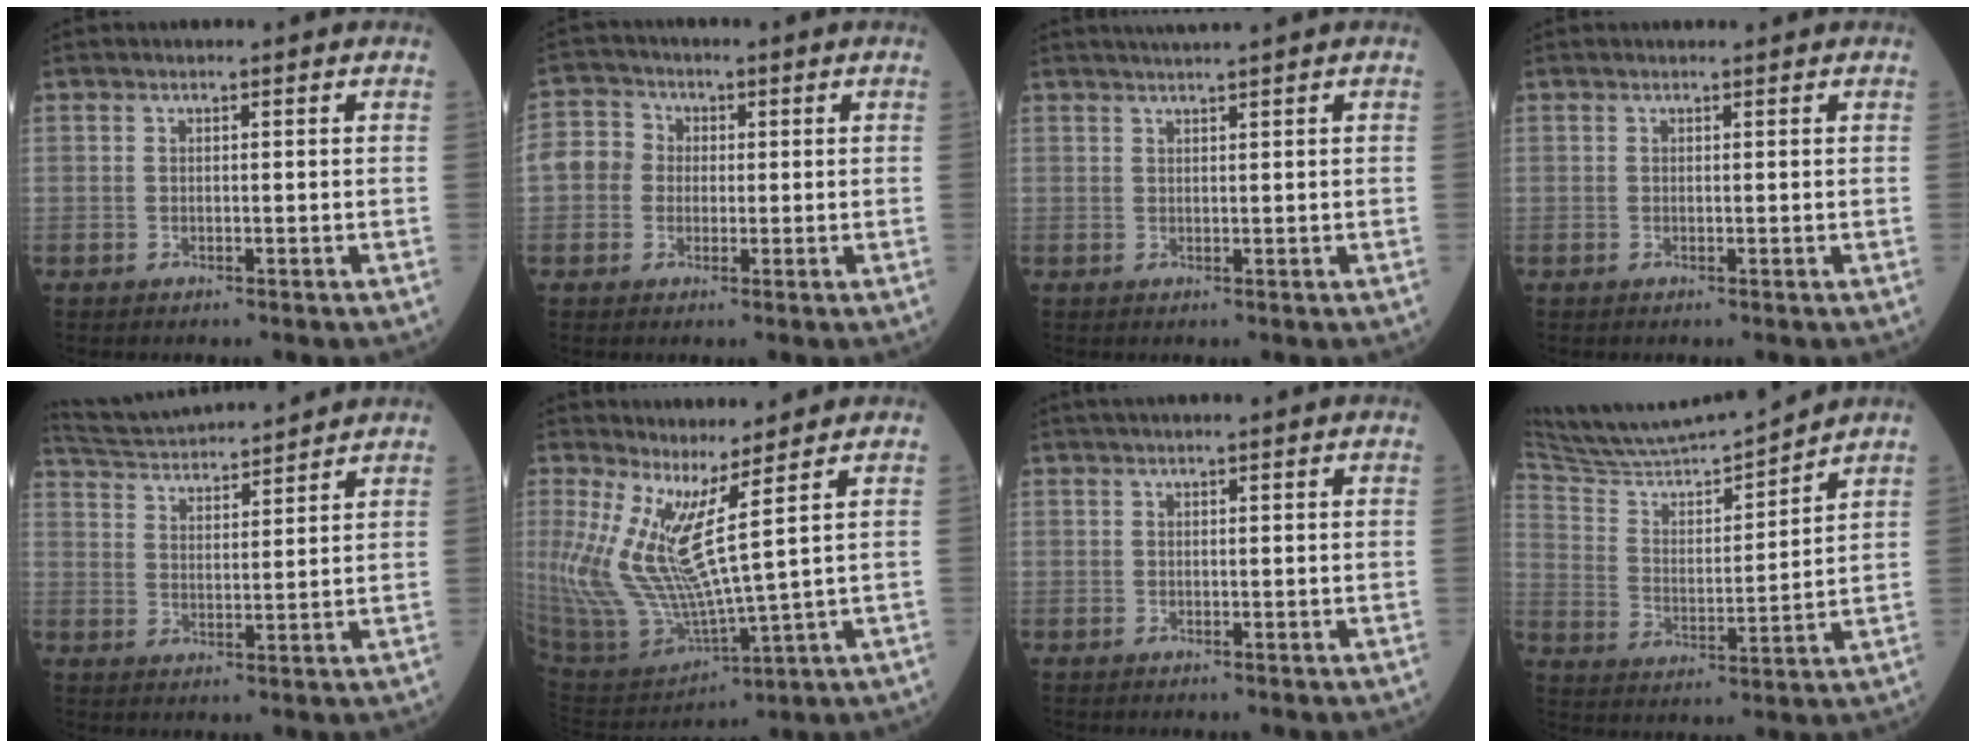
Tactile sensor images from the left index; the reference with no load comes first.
{"total": 9.5, "force": [0.5, 8.9, 3.3], "torque": [-0.093, 0.038, 0.009]}
{"total": 3.0, "force": [2.5, -1.0, 1.3], "torque": [-0.014, 0.014, 0.048]}
{"total": 1.5, "force": [1.4, 0.0, 0.4], "torque": [-0.008, 0.011, 0.021]}
{"total": 13.9, "force": [13.3, 0.8, 4.2], "torque": [-0.088, 0.024, 0.217]}
{"total": 11.0, "force": [4.4, 0.1, 10.1], "torque": [-0.231, -0.024, 0.111]}
{"total": 4.0, "force": [3.6, -0.3, 1.8], "torque": [-0.018, 0.030, 0.051]}
{"total": 14.4, "force": [13.8, -1.0, 4.0], "torque": [-0.084, -0.002, 0.247]}